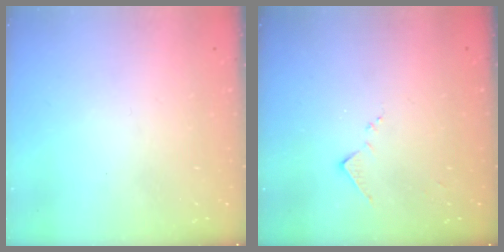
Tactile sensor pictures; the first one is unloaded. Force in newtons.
{"total": 7.1, "press": 7.1, "slide": 0.7}